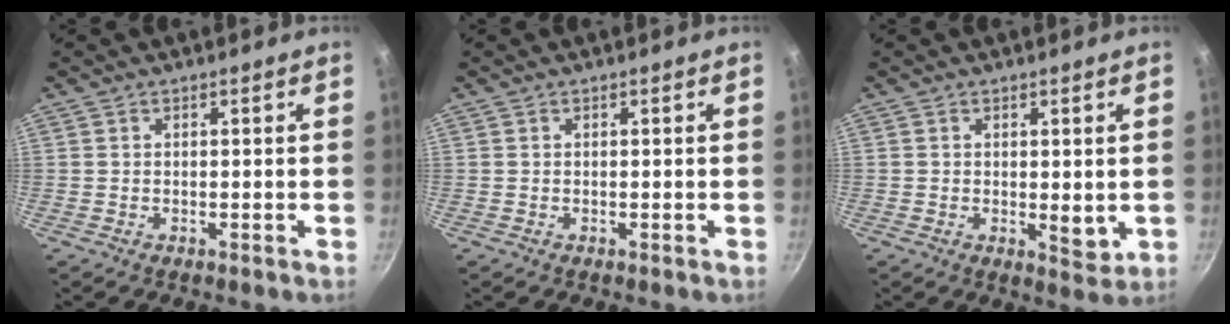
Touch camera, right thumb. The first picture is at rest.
{"total": 0.0}
{"total": 3.7, "force": [0.1, 1.8, 3.2], "torque": [-0.044, -0.016, 0.003]}